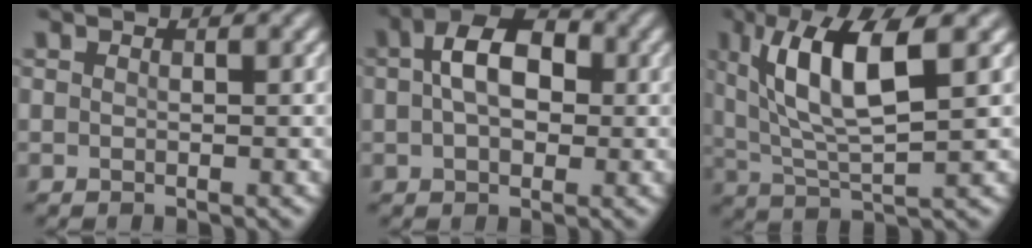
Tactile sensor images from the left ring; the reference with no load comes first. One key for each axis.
{"total": 6.1, "fx": 0.9, "fy": 3.9, "fz": 4.6, "tx": -0.076, "ty": 0.017, "tz": 0.003}
{"total": 8.3, "fx": 3.0, "fy": 2.2, "fz": 7.4, "tx": -0.135, "ty": 0.002, "tz": 0.058}